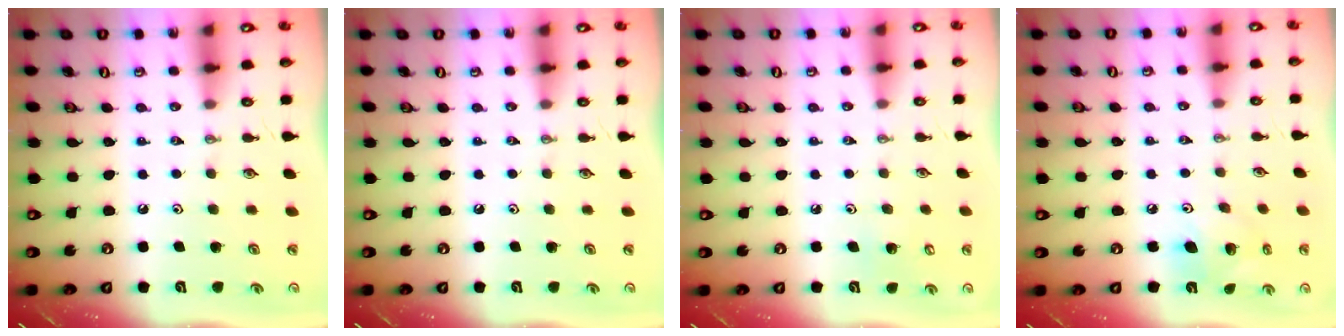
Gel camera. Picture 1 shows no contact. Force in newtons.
{"total": 0.0}
{"total": 4.5, "press": 4.5, "slide": 0.4}
{"total": 9.7, "press": 9.5, "slide": 2.0}